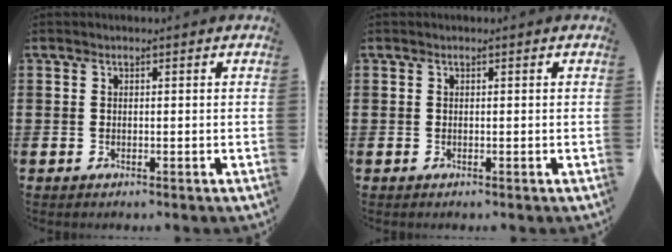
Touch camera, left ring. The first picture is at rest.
{"total": 0.0}